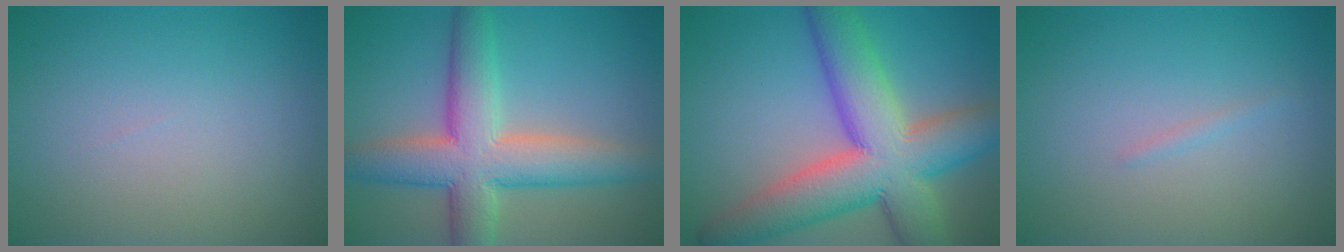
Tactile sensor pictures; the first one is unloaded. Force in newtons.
{"total": 8.4, "press": 8.4, "slide": 0.4}
{"total": 11.8, "press": 11.8, "slide": 0.7}
{"total": 0.6, "press": 0.6, "slide": 0.1}